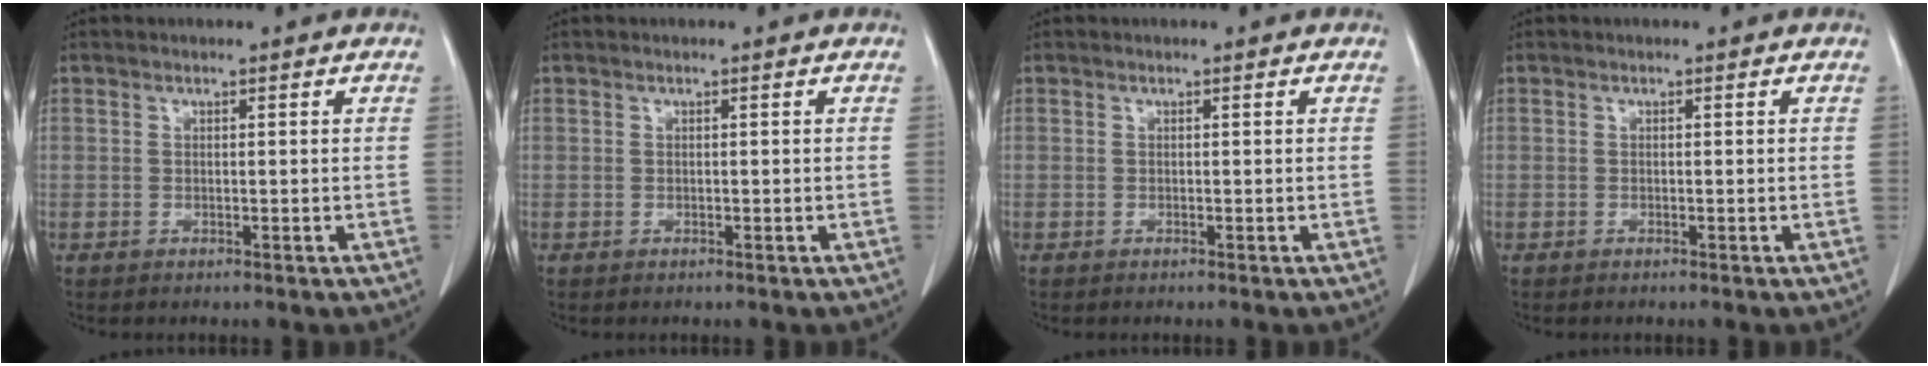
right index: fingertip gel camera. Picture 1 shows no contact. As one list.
[{"total": 0.0}, {"total": 0.0}, {"total": 0.0}]